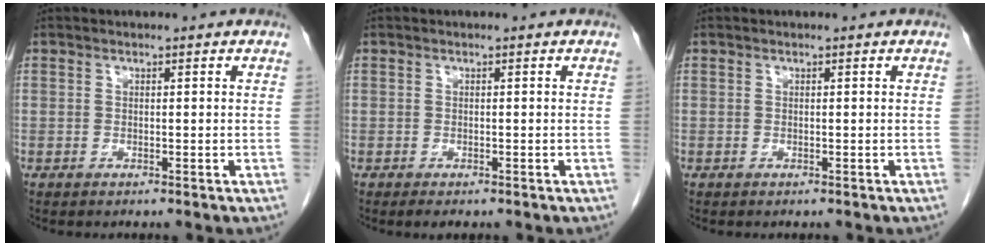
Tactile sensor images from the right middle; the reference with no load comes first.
{"total": 2.5, "force": [-1.8, 0.9, 1.4], "torque": [-0.024, -0.006, -0.023]}
{"total": 0.0}